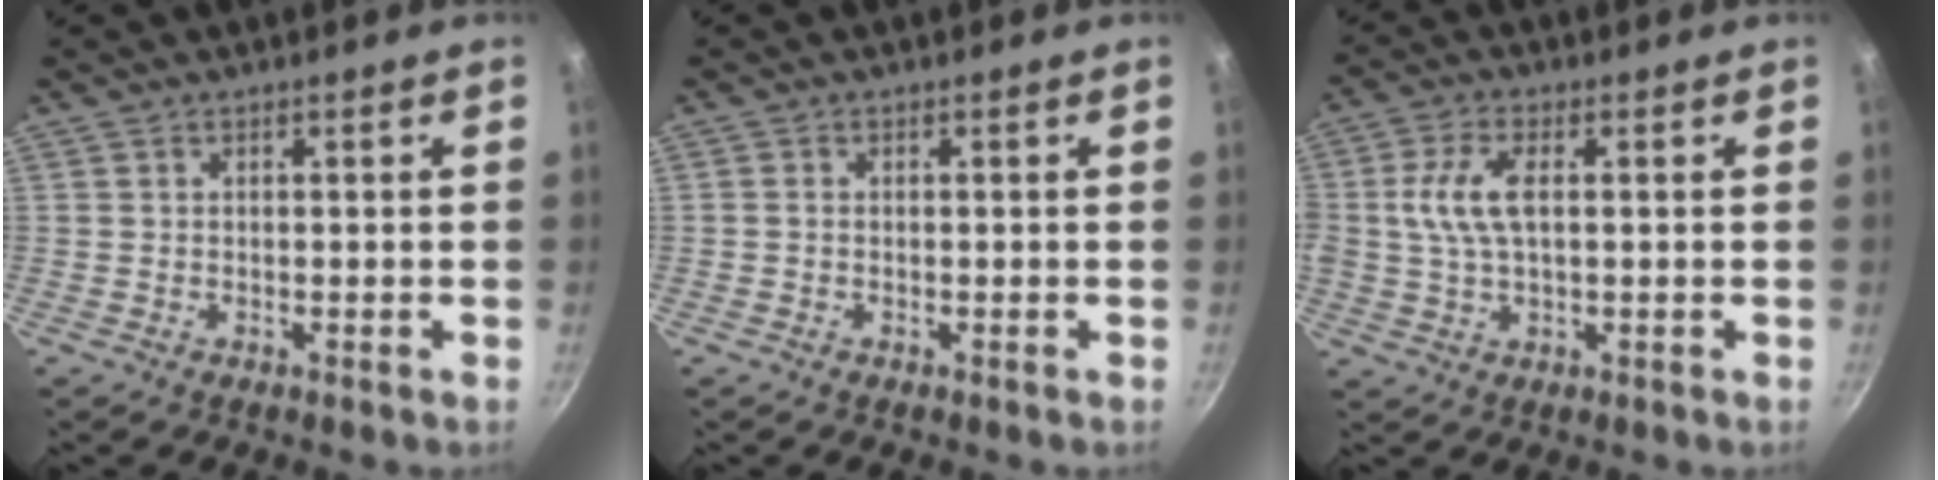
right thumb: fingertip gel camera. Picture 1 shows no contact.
{"total": 0.5, "force": [-0.2, 0.4, 0.2], "torque": [-0.002, 0.002, -0.005]}
{"total": 7.9, "force": [1.0, 4.2, 6.6], "torque": [-0.133, 0.012, 0.015]}